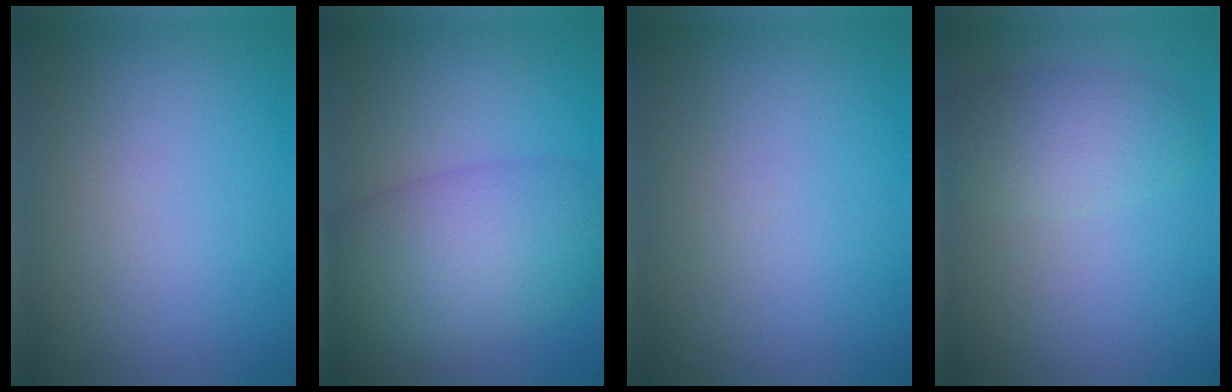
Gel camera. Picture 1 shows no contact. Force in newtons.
{"total": 7.9, "press": 7.9, "slide": 0.3}
{"total": 0.0}
{"total": 3.4, "press": 3.4, "slide": 0.1}